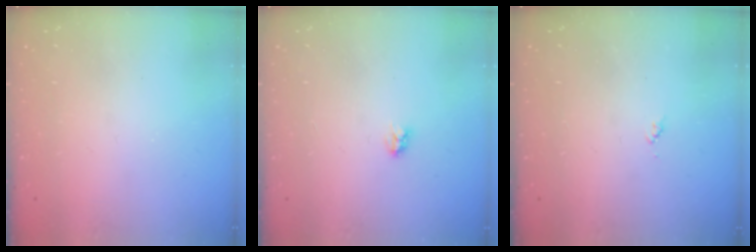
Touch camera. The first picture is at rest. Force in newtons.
{"total": 2.9, "press": 2.9, "slide": 0.3}
{"total": 3.4, "press": 3.4, "slide": 0.5}